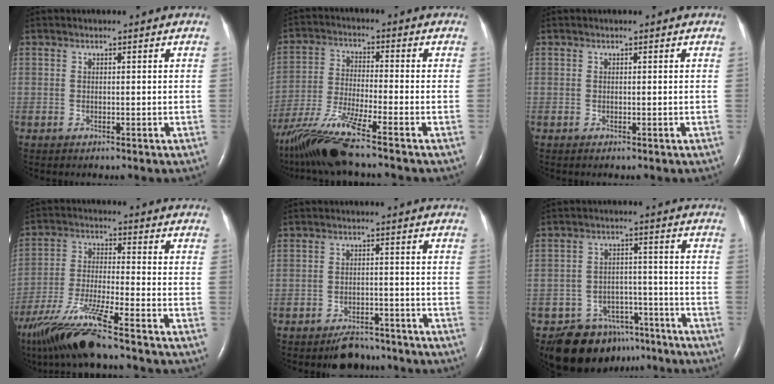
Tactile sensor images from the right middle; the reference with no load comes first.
{"total": 12.4, "force": [-9.8, -0.9, 7.6], "torque": [-0.156, -0.029, -0.183]}
{"total": 0.0}
{"total": 13.4, "force": [-10.2, -0.6, 8.5], "torque": [-0.174, -0.030, -0.189]}
{"total": 5.2, "force": [-4.6, 2.1, 1.3], "torque": [-0.018, -0.001, -0.070]}
{"total": 11.1, "force": [-8.8, 6.3, 2.3], "torque": [-0.026, 0.030, -0.125]}